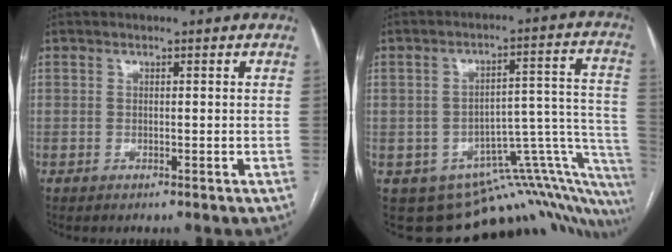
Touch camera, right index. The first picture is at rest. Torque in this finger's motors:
{"motor_torque": [-0.20, -0.20, -0.02, -0.02]}